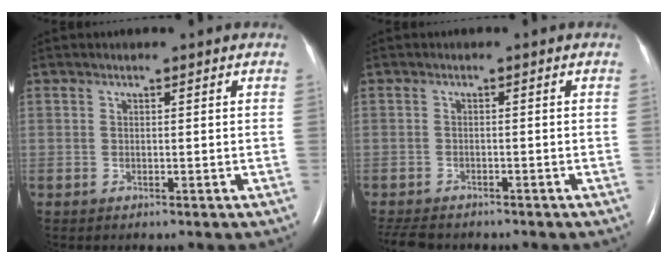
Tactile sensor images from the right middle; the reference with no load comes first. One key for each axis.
{"total": 5.8, "fx": -5.0, "fy": 1.9, "fz": 2.1, "tx": -0.035, "ty": -0.009, "tz": -0.077}